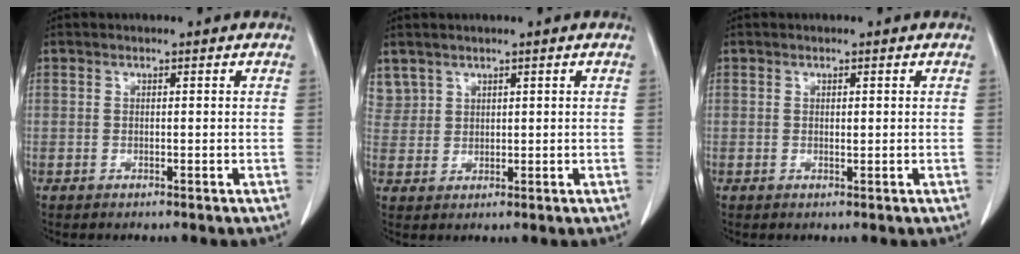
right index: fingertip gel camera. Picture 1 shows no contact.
{"total": 3.2, "force": [2.4, 2.1, 0.0], "torque": [0.008, 0.006, 0.050]}
{"total": 0.7, "force": [0.1, 0.3, 0.6], "torque": [-0.010, -0.001, 0.002]}